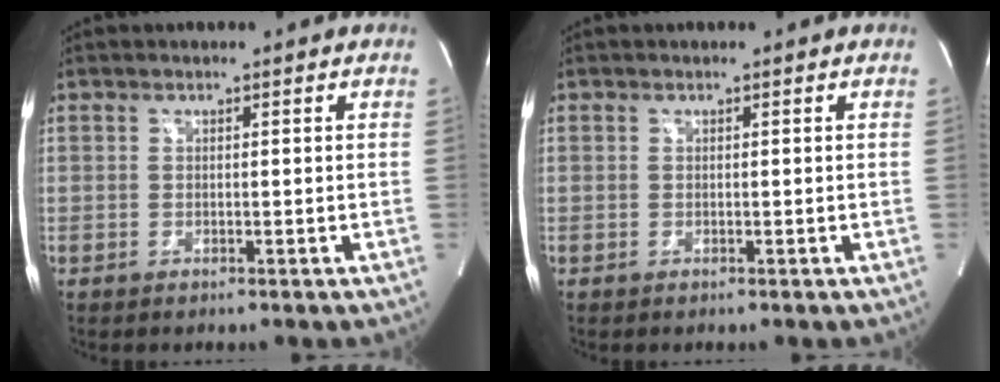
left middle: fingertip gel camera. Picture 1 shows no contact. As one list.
[{"total": 0.0}]